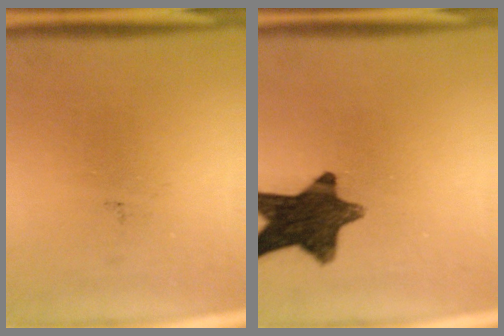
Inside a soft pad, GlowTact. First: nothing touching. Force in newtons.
{"total": 12.0}